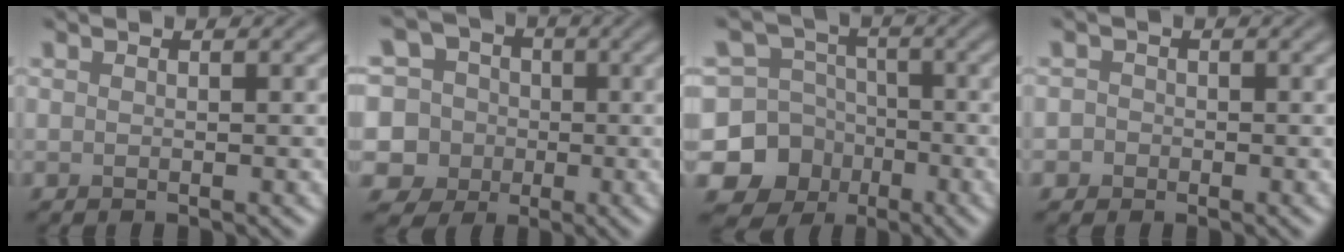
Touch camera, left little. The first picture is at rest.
{"total": 9.7, "force": [-0.1, 9.2, 3.0], "torque": [-0.088, 0.036, -0.035]}
{"total": 11.3, "force": [-4.5, 10.2, 2.0], "torque": [-0.054, -0.019, -0.092]}
{"total": 1.5, "force": [-0.4, 1.5, 0.2], "torque": [0.013, 0.009, -0.018]}